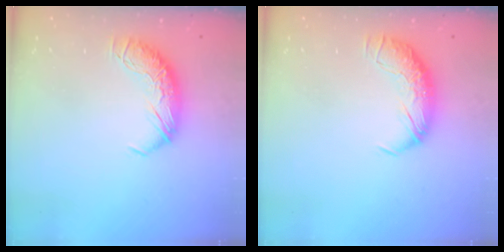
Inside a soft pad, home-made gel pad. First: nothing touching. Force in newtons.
{"total": 1.7, "press": 0.6, "slide": 1.6}